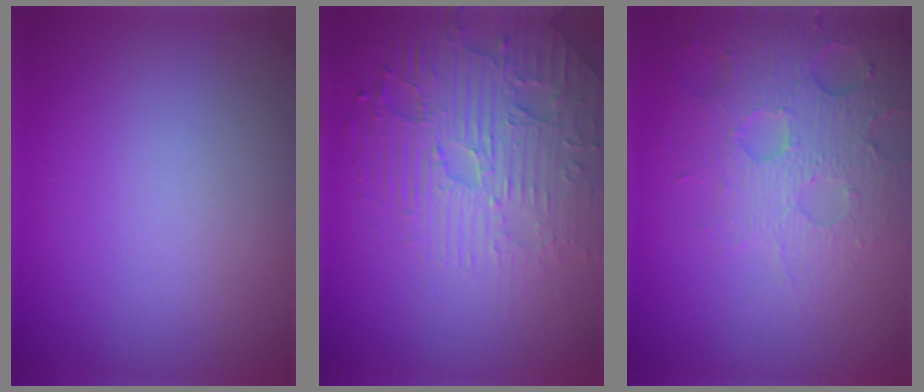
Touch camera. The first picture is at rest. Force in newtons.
{"total": 4.3, "press": 4.1, "slide": 1.4}
{"total": 4.2, "press": 4.1, "slide": 0.9}